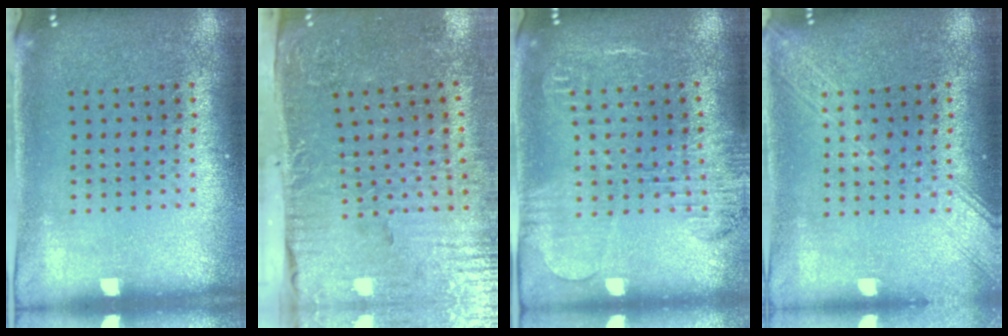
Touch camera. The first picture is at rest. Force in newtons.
{"total": 4.9, "press": 4.1, "slide": 2.5}
{"total": 1.8, "press": 1.7, "slide": 0.5}
{"total": 3.6, "press": 3.6, "slide": 0.5}